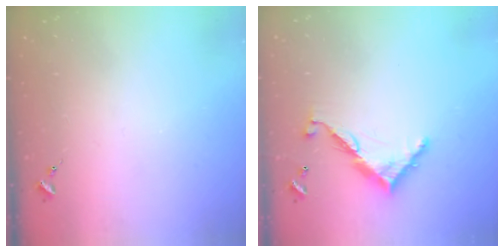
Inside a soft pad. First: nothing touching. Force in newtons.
{"total": 9.7, "press": 9.7, "slide": 0.4}